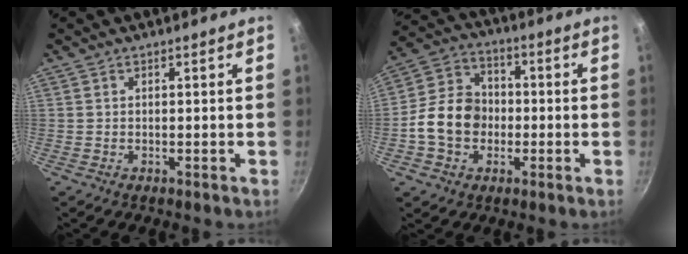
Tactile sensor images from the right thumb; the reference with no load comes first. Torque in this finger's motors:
{"motor_torque": [1.04, 1.68, 0.92, -0.74, 0.08]}